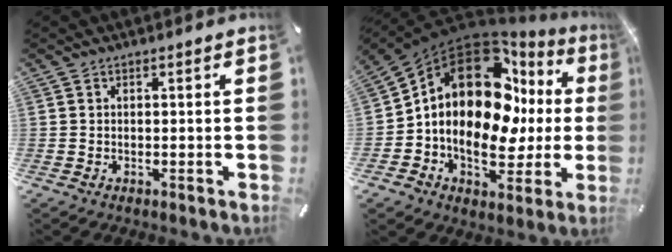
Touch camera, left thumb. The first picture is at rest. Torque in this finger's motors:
{"motor_torque": [1.85, 3.16, 2.77, 0.00, 0.84]}